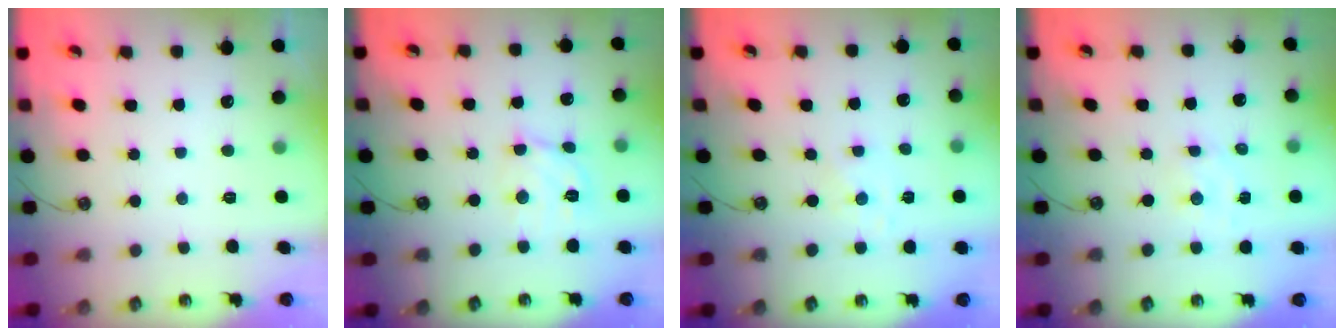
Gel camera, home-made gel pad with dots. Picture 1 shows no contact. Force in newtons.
{"total": 9.6, "press": 9.5, "slide": 0.9}
{"total": 0.0}
{"total": 2.1, "press": 2.0, "slide": 0.3}